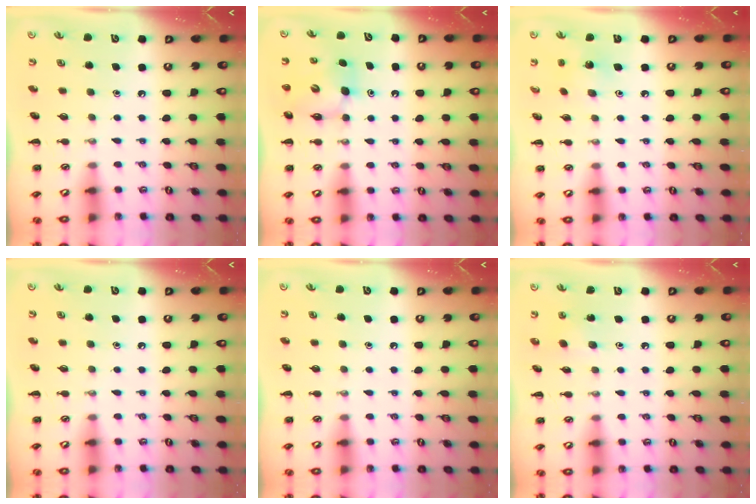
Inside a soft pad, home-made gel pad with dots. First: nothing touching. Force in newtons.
{"total": 6.1, "press": 6.1, "slide": 0.7}
{"total": 2.2, "press": 2.2, "slide": 0.4}
{"total": 0.0}
{"total": 0.5, "press": 0.1, "slide": 0.5}
{"total": 2.8, "press": 2.6, "slide": 0.9}